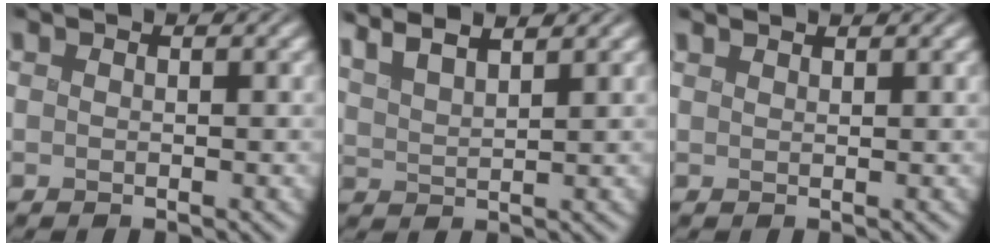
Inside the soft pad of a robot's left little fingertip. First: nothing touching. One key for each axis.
{"total": 5.0, "fx": 3.7, "fy": 1.2, "fz": 3.1, "tx": -0.072, "ty": 0.022, "tz": 0.051}
{"total": 0.9, "fx": 0.9, "fy": 0.1, "fz": 0.2, "tx": -0.001, "ty": 0.006, "tz": 0.009}